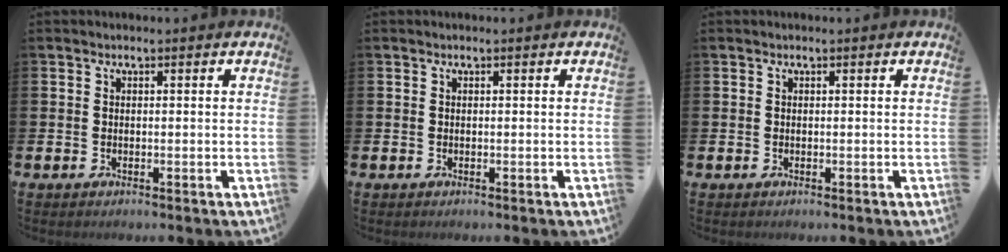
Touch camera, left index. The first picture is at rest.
{"total": 0.0}
{"total": 0.0}